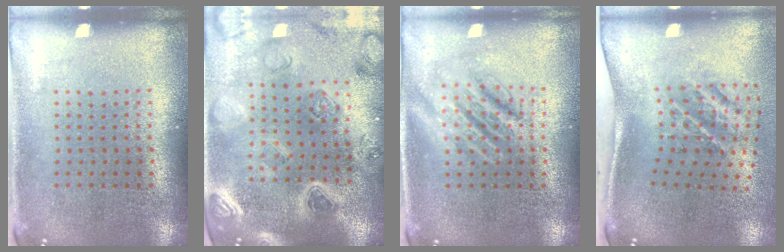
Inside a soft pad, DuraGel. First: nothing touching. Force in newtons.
{"total": 2.7, "press": 2.6, "slide": 0.4}
{"total": 2.7, "press": 2.7, "slide": 0.3}
{"total": 2.2, "press": 1.2, "slide": 1.8}